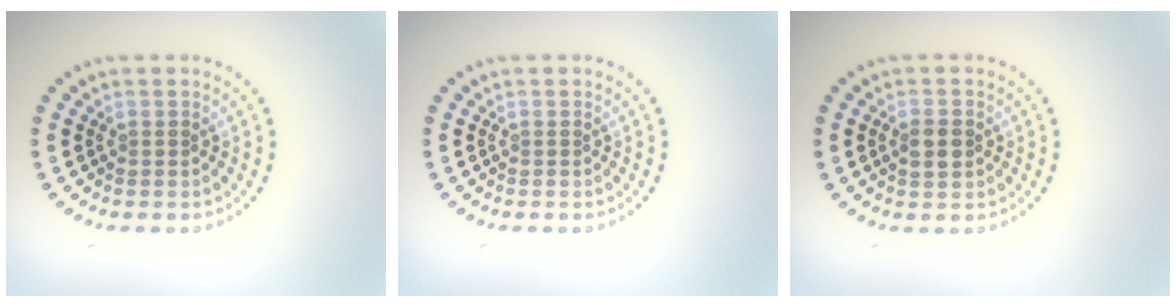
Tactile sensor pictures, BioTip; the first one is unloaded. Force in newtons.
{"total": 0.0}
{"total": 2.1, "press": 2.1, "slide": 0.0}